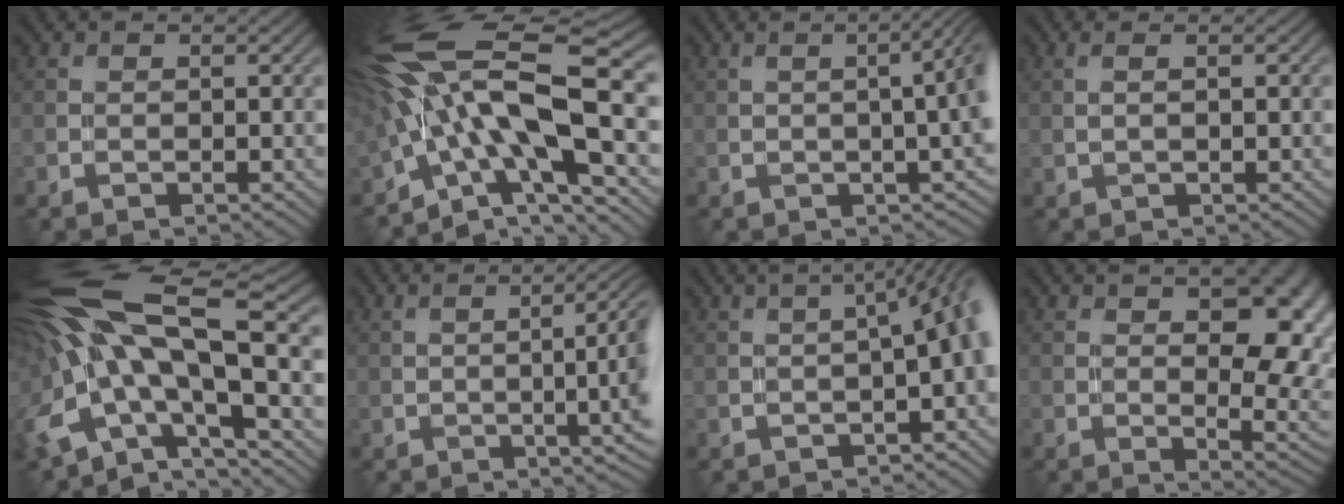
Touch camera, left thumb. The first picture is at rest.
{"total": 18.3, "force": [-0.4, 7.0, 16.8], "torque": [-0.303, 0.014, -0.014]}
{"total": 6.8, "force": [0.3, 1.8, 6.6], "torque": [-0.059, 0.013, 0.009]}
{"total": 1.2, "force": [0.4, 0.3, 1.1], "torque": [-0.019, 0.000, 0.007]}
{"total": 18.9, "force": [0.3, 8.0, 17.1], "torque": [-0.352, -0.015, 0.021]}
{"total": 8.2, "force": [0.5, 1.7, 8.0], "torque": [-0.097, -0.002, 0.023]}
{"total": 7.4, "force": [-0.9, 1.8, 7.1], "torque": [-0.079, 0.005, -0.010]}
{"total": 11.5, "force": [1.8, 4.6, 10.4], "torque": [-0.124, 0.003, 0.031]}